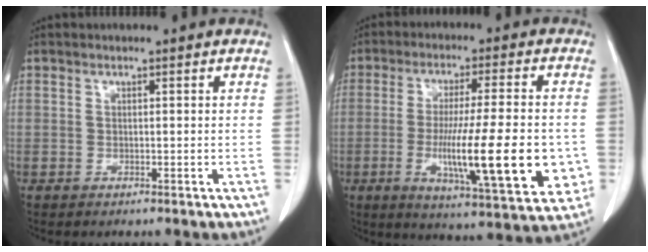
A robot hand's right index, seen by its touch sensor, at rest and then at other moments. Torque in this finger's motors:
{"motor_torque": [1.53, -0.61, 0.59, 0.13]}